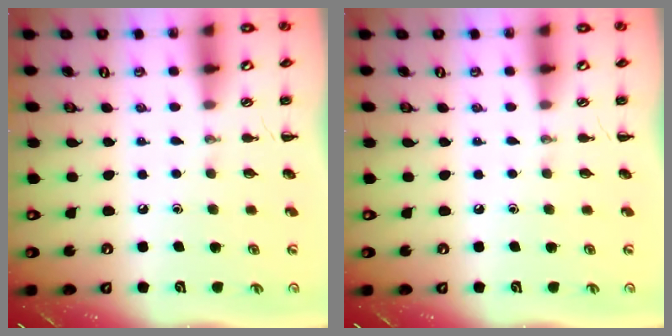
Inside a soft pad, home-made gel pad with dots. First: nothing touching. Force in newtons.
{"total": 0.0}